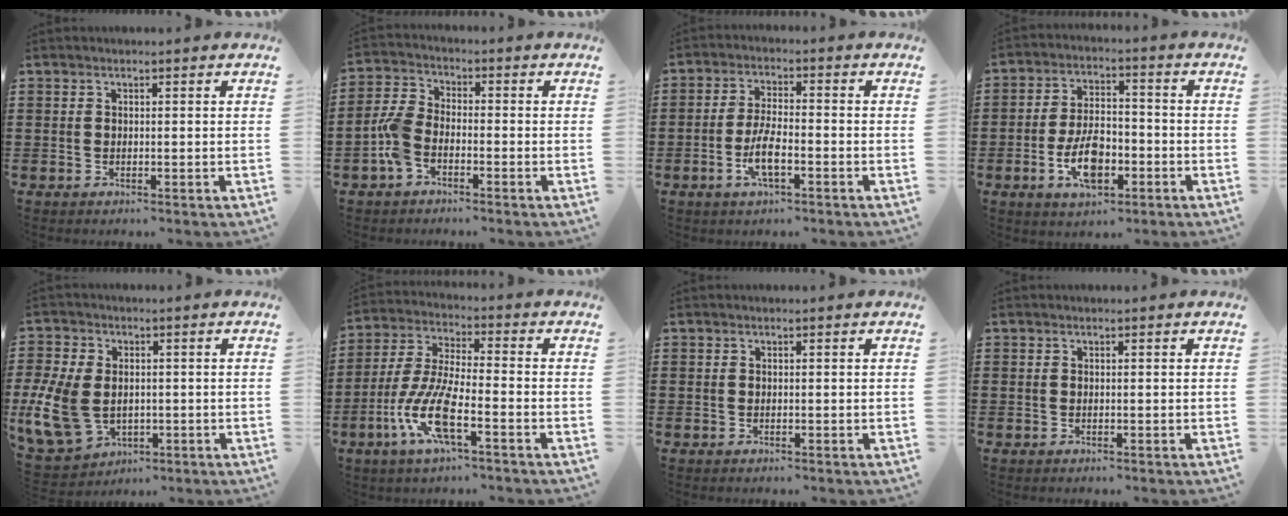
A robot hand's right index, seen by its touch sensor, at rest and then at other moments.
{"total": 5.5, "force": [-2.5, 3.1, 3.8], "torque": [-0.110, -0.001, -0.058]}
{"total": 5.6, "force": [-2.3, 1.6, 4.9], "torque": [-0.106, -0.005, -0.048]}
{"total": 8.2, "force": [-3.1, 4.2, 6.4], "torque": [-0.129, 0.000, -0.061]}
{"total": 10.4, "force": [-1.4, 7.3, 7.3], "torque": [-0.199, -0.003, -0.027]}
{"total": 10.0, "force": [-4.7, 2.2, 8.5], "torque": [-0.205, -0.015, -0.095]}
{"total": 0.0}
{"total": 0.0}